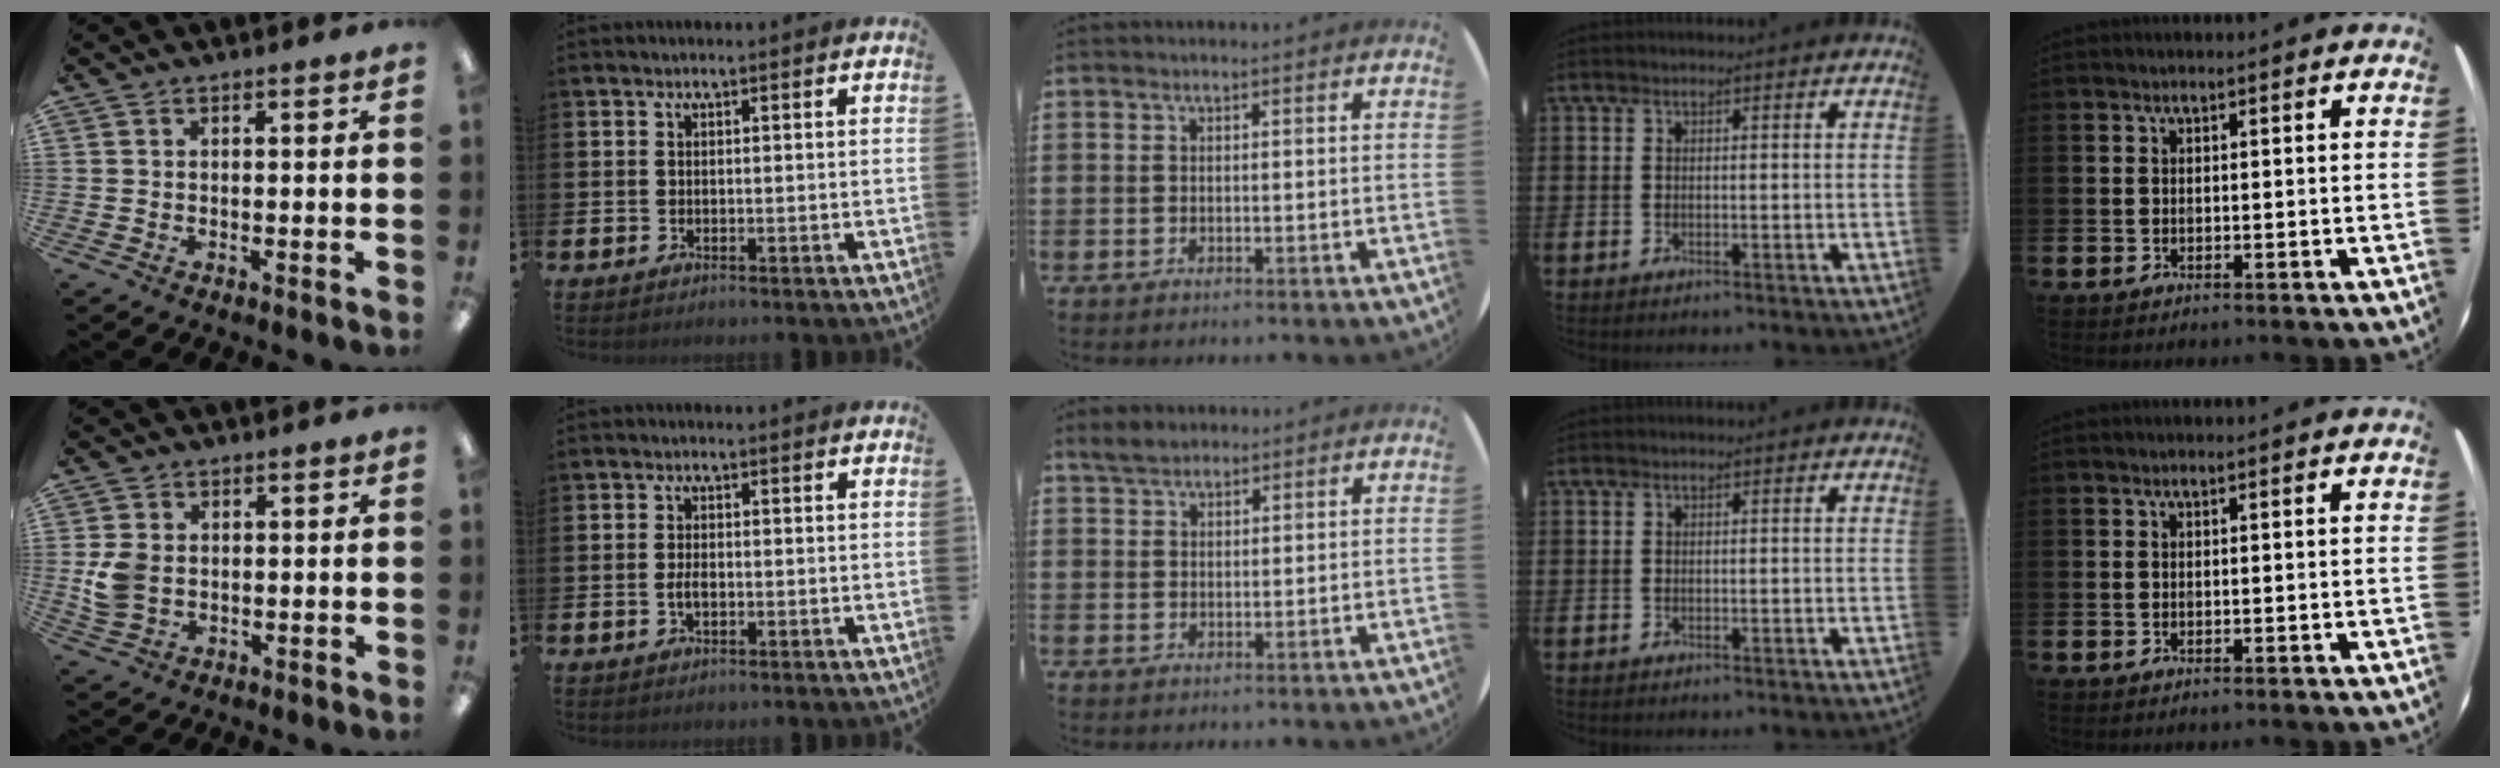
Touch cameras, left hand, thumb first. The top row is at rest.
{"thumb": {"total": 6.0, "force": [0.1, 4.7, 3.7], "torque": [-0.073, 0.004, 0.004]}, "index": {"total": 1.8, "force": [-0.4, 0.9, 1.5], "torque": [-0.025, 0.000, -0.010]}, "middle": {"total": 2.8, "force": [2.5, 1.0, 0.8], "torque": [-0.011, 0.002, 0.046]}}